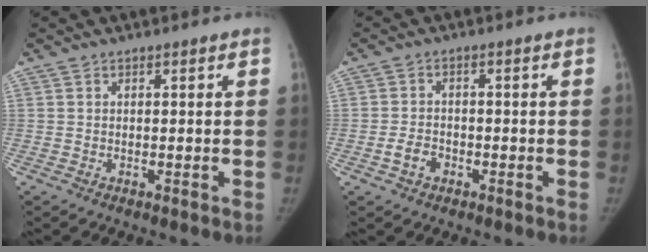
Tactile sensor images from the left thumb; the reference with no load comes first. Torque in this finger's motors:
{"motor_torque": [-0.06, 0.08, 0.04, 0.07, 0.00]}